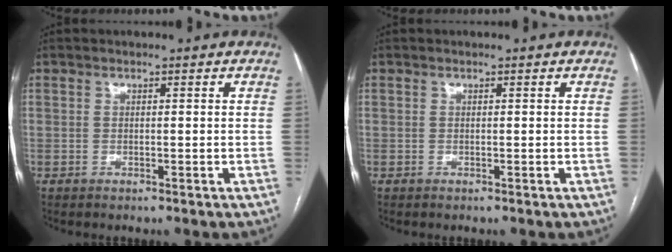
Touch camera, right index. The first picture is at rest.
{"total": 0.0}